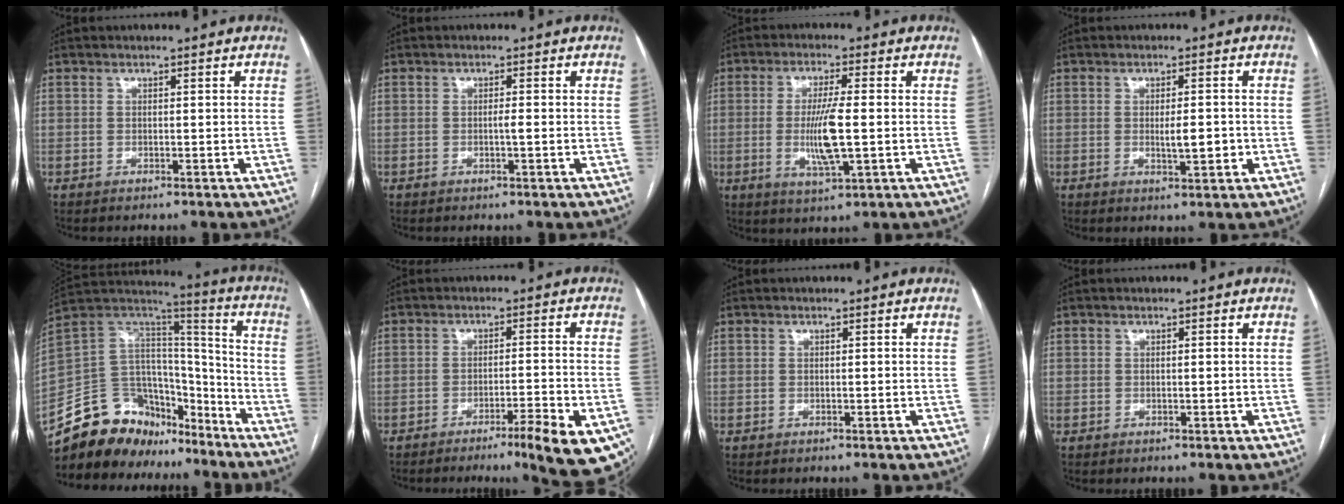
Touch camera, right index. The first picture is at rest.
{"total": 1.0, "force": [-0.2, -0.1, 0.9], "torque": [-0.017, 0.000, -0.004]}
{"total": 7.9, "force": [-0.9, 0.7, 7.9], "torque": [-0.154, -0.012, -0.017]}
{"total": 3.6, "force": [-0.5, 0.9, 3.4], "torque": [-0.058, -0.003, -0.003]}
{"total": 18.0, "force": [-14.6, 9.4, 4.5], "torque": [-0.076, 0.090, -0.243]}
{"total": 12.6, "force": [-7.9, 0.9, 9.8], "torque": [-0.068, 0.002, -0.111]}
{"total": 0.0}
{"total": 0.0}